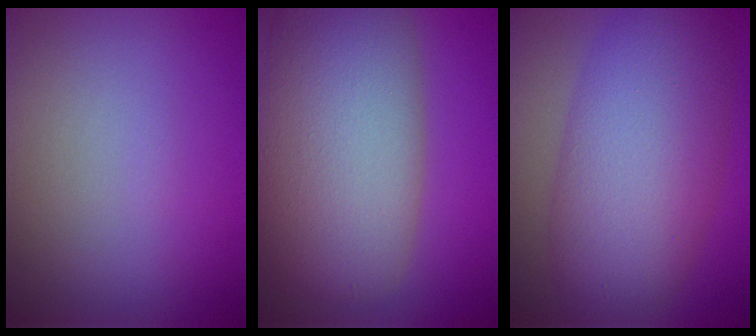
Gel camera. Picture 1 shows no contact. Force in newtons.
{"total": 12.4, "press": 12.4, "slide": 0.7}
{"total": 10.1, "press": 10.1, "slide": 0.5}